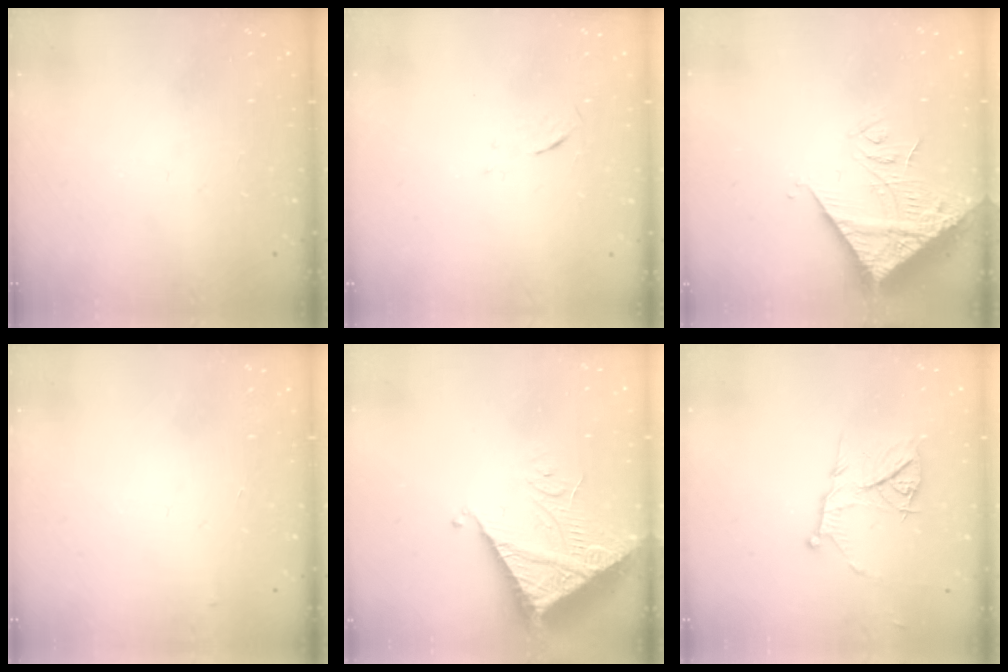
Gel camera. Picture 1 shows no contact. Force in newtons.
{"total": 3.2, "press": 3.0, "slide": 1.3}
{"total": 15.4, "press": 15.2, "slide": 1.8}
{"total": 2.5, "press": 2.5, "slide": 0.4}
{"total": 9.8, "press": 9.8, "slide": 1.0}
{"total": 10.3, "press": 10.3, "slide": 0.6}